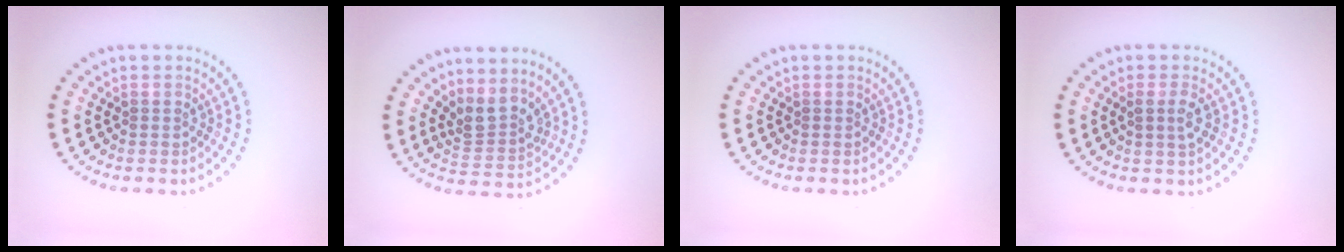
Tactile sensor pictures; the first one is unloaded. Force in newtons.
{"total": 2.7, "press": 2.0, "slide": 1.8}
{"total": 0.0}
{"total": 1.6, "press": 1.4, "slide": 0.6}